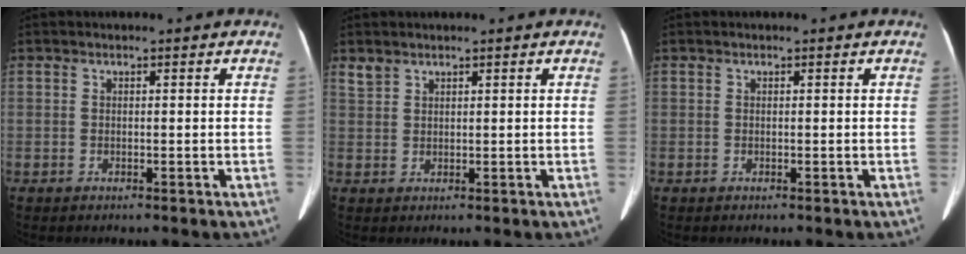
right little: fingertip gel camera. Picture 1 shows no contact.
{"total": 1.2, "force": [1.1, 0.4, 0.0], "torque": [-0.001, 0.006, 0.024]}
{"total": 0.0}